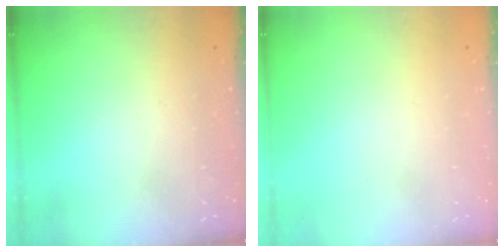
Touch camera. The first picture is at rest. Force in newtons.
{"total": 0.0}